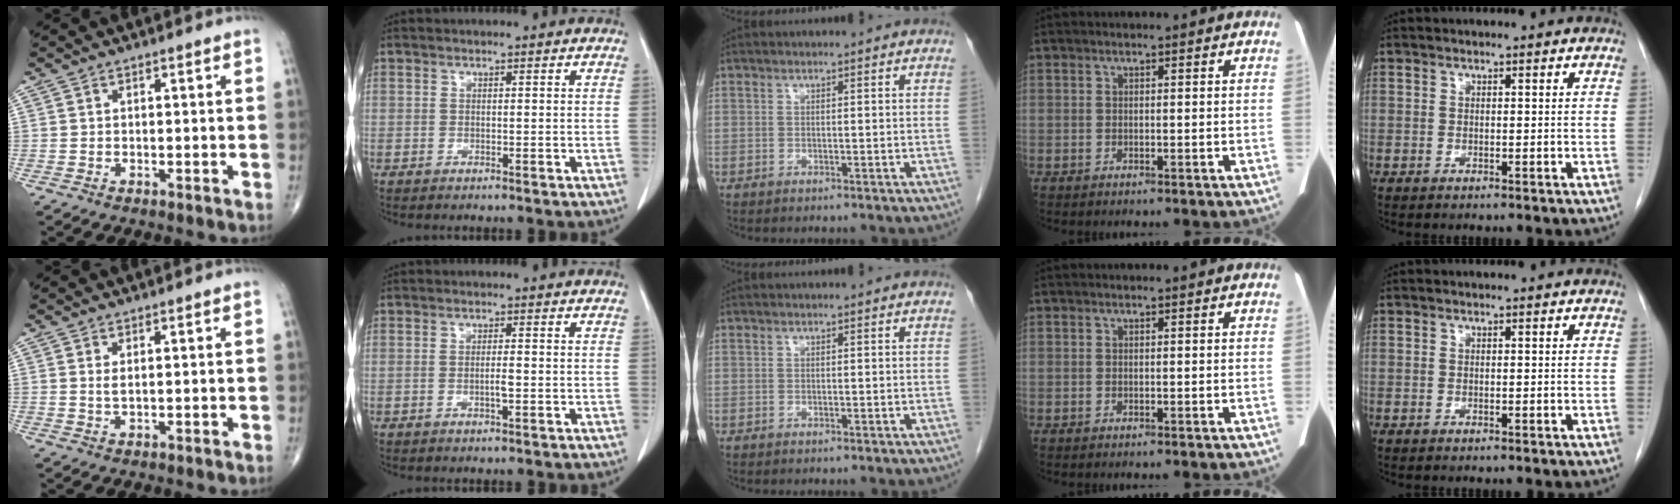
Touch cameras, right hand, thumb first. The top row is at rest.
{"thumb": {"total": 1.3, "force": [0.5, 0.4, 1.1], "torque": [-0.025, -0.005, 0.012]}, "index": {"total": 1.8, "force": [-0.4, 0.2, 1.8], "torque": [-0.034, -0.001, -0.008]}}